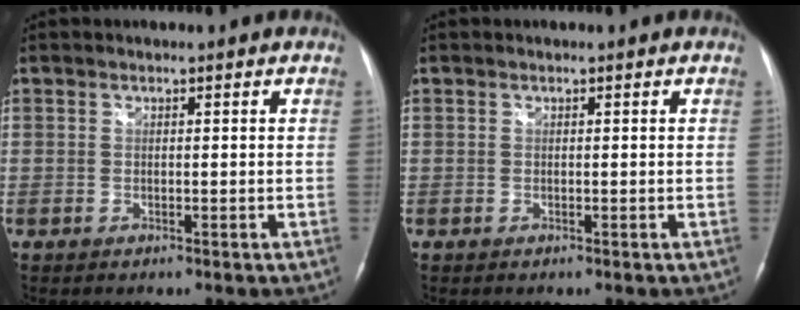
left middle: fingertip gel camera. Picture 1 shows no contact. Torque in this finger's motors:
{"motor_torque": [-0.01, 0.01, -0.03, 0.00]}